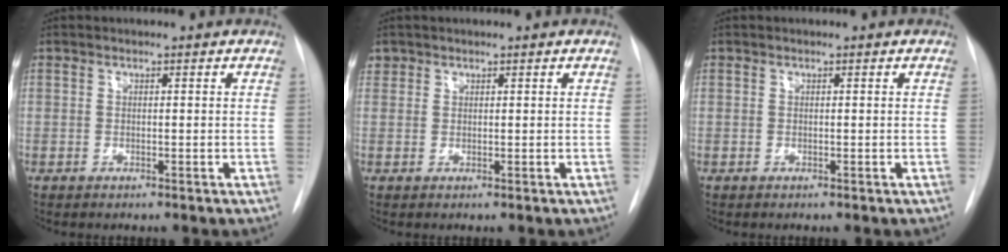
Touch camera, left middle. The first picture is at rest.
{"total": 1.3, "force": [0.9, 1.0, -0.1], "torque": [0.013, 0.008, 0.012]}
{"total": 0.0}